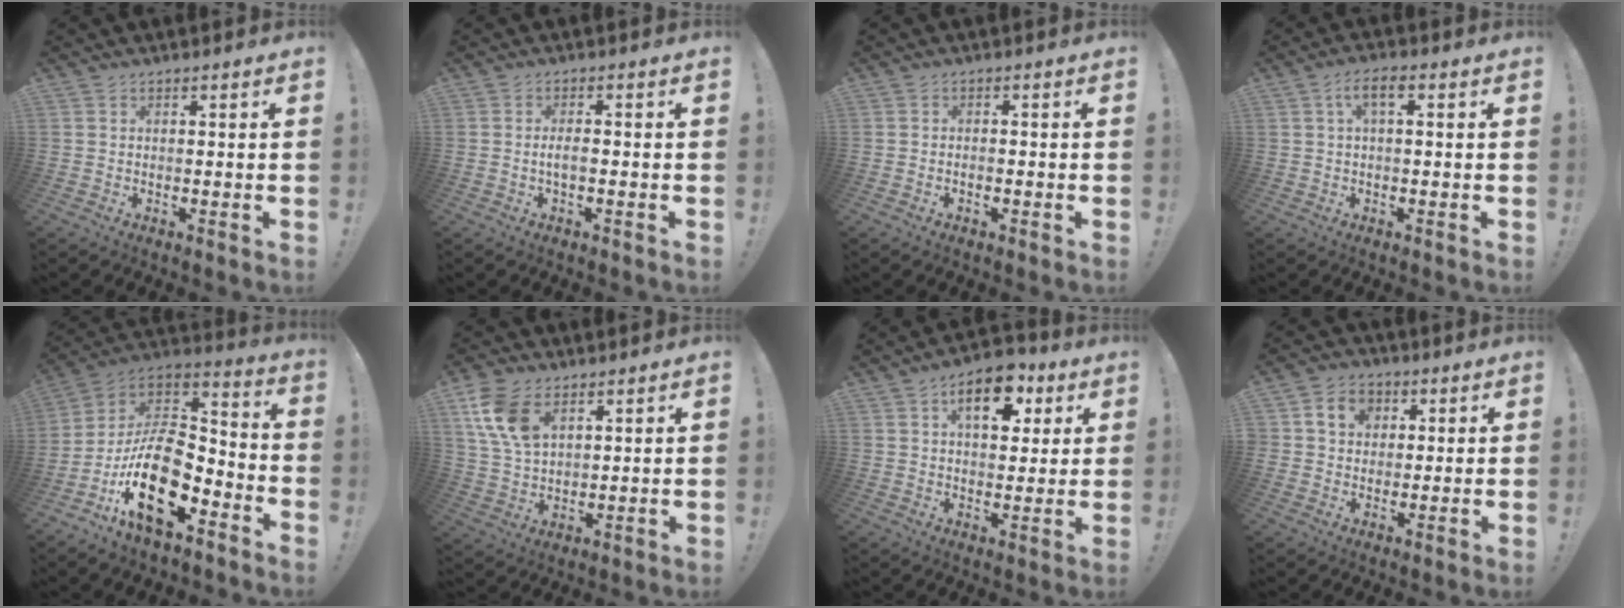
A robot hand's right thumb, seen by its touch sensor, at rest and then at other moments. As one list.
[{"total": 3.1, "force": [-0.9, 0.8, 2.9], "torque": [-0.062, 0.003, -0.017]}, {"total": 1.0, "force": [-0.9, 0.2, 0.3], "torque": [-0.006, -0.001, -0.016]}, {"total": 4.5, "force": [0.7, 1.7, 4.1], "torque": [-0.074, 0.010, 0.011]}, {"total": 21.9, "force": [-8.5, 11.5, 16.6], "torque": [-0.314, 0.040, -0.138]}, {"total": 12.1, "force": [5.9, 7.2, 7.8], "torque": [-0.159, -0.010, 0.115]}, {"total": 12.2, "force": [5.1, 7.3, 8.4], "torque": [-0.112, -0.007, 0.087]}, {"total": 7.7, "force": [2.6, 6.4, 3.4], "torque": [-0.054, 0.002, 0.051]}]